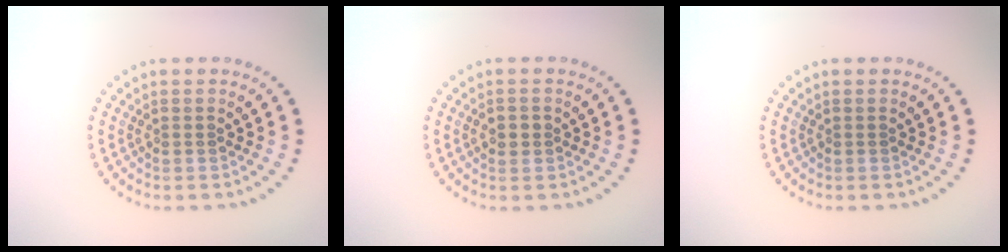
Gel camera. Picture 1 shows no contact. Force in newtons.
{"total": 1.8, "press": 1.7, "slide": 0.2}
{"total": 0.0}